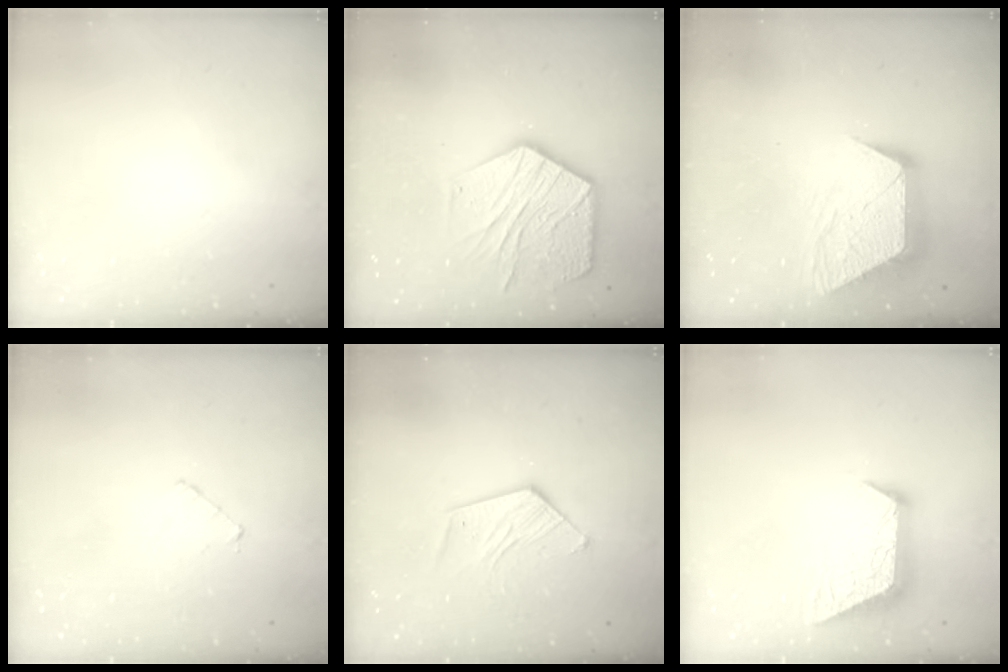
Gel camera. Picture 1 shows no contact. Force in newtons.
{"total": 17.4, "press": 17.4, "slide": 1.3}
{"total": 13.5, "press": 13.5, "slide": 1.0}
{"total": 3.3, "press": 3.3, "slide": 0.3}
{"total": 10.2, "press": 10.2, "slide": 0.7}
{"total": 11.0, "press": 11.0, "slide": 0.5}